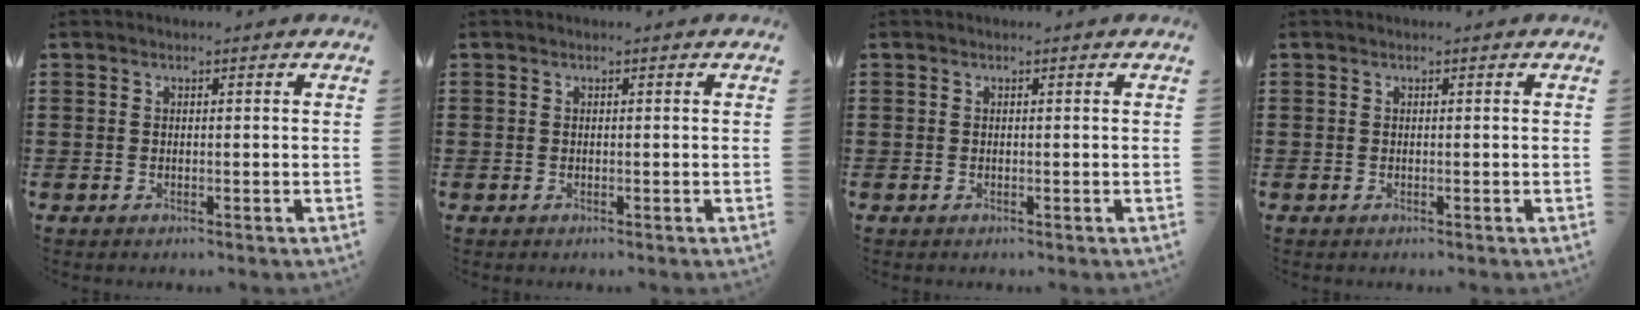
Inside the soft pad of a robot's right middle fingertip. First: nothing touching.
{"total": 0.0}
{"total": 0.0}
{"total": 0.0}